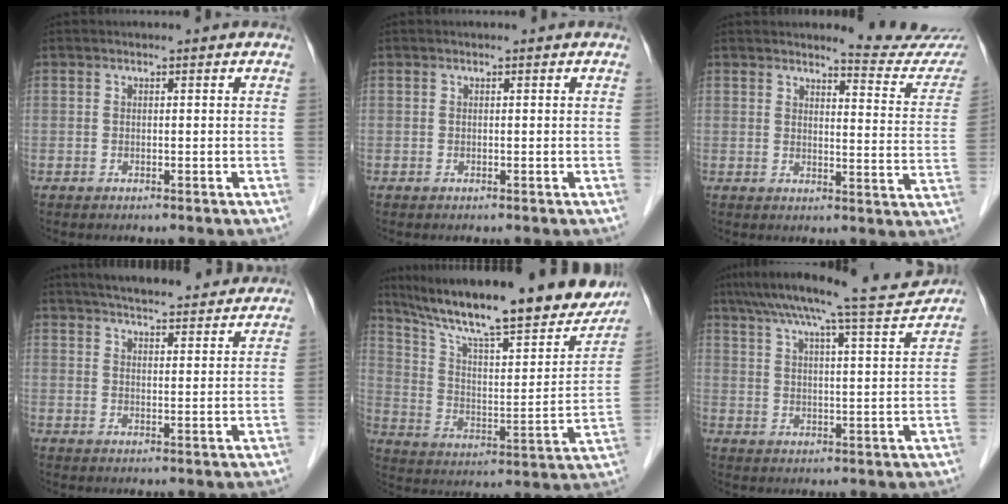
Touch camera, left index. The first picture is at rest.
{"total": 0.0}
{"total": 11.0, "force": [10.8, 0.1, 1.9], "torque": [-0.012, -0.084, 0.106]}
{"total": 17.1, "force": [15.5, 2.6, 6.7], "torque": [-0.095, 0.027, 0.207]}
{"total": 27.3, "force": [22.5, 4.2, 14.7], "torque": [-0.239, -0.028, 0.323]}
{"total": 12.7, "force": [11.4, -0.9, 5.6], "torque": [-0.096, -0.005, 0.162]}